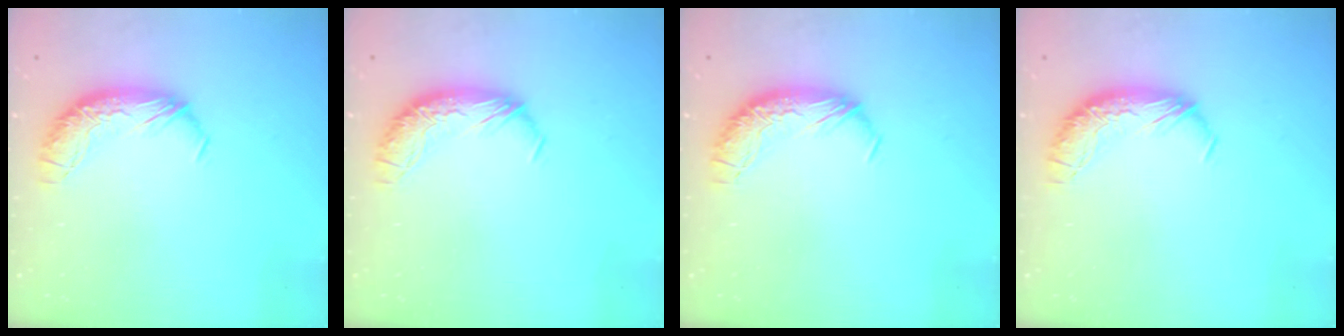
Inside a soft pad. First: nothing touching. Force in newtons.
{"total": 0.0}
{"total": 0.0}
{"total": 0.0}